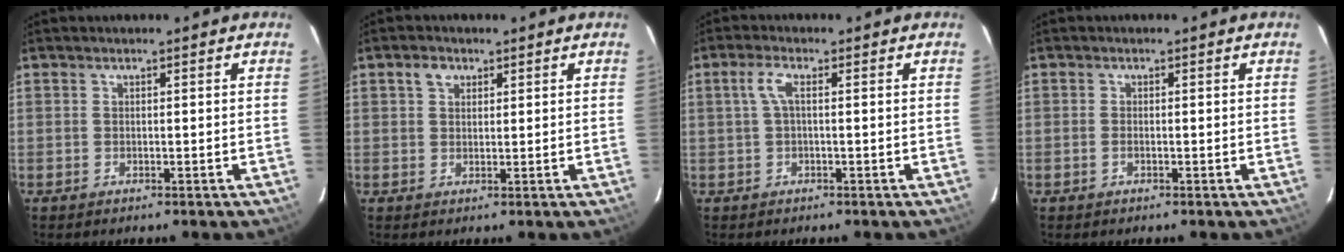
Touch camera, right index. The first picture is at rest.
{"total": 2.5, "force": [1.3, 1.9, 1.1], "torque": [-0.015, 0.009, 0.023]}
{"total": 2.7, "force": [0.3, 0.5, 2.6], "torque": [-0.056, 0.005, 0.005]}
{"total": 0.9, "force": [-0.4, 0.4, 0.7], "torque": [-0.015, 0.000, -0.008]}